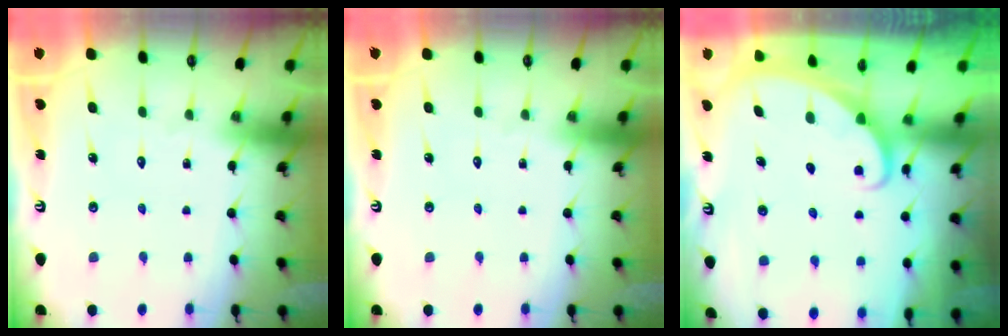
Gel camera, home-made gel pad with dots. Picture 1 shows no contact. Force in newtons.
{"total": 0.0}
{"total": 1.8, "press": 1.8, "slide": 0.1}